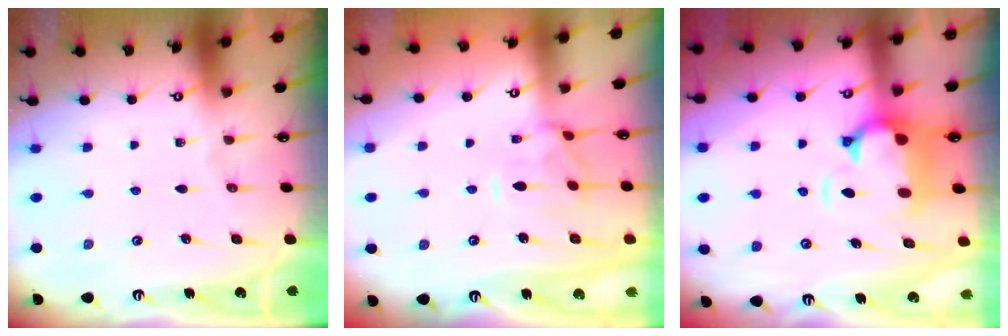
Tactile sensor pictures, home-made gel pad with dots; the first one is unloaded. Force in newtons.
{"total": 1.3, "press": 0.9, "slide": 0.9}
{"total": 2.6, "press": 2.1, "slide": 1.5}